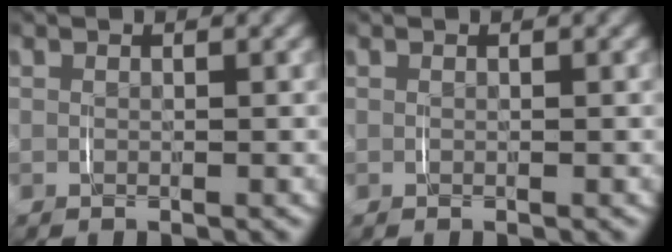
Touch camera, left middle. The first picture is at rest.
{"total": 0.0}